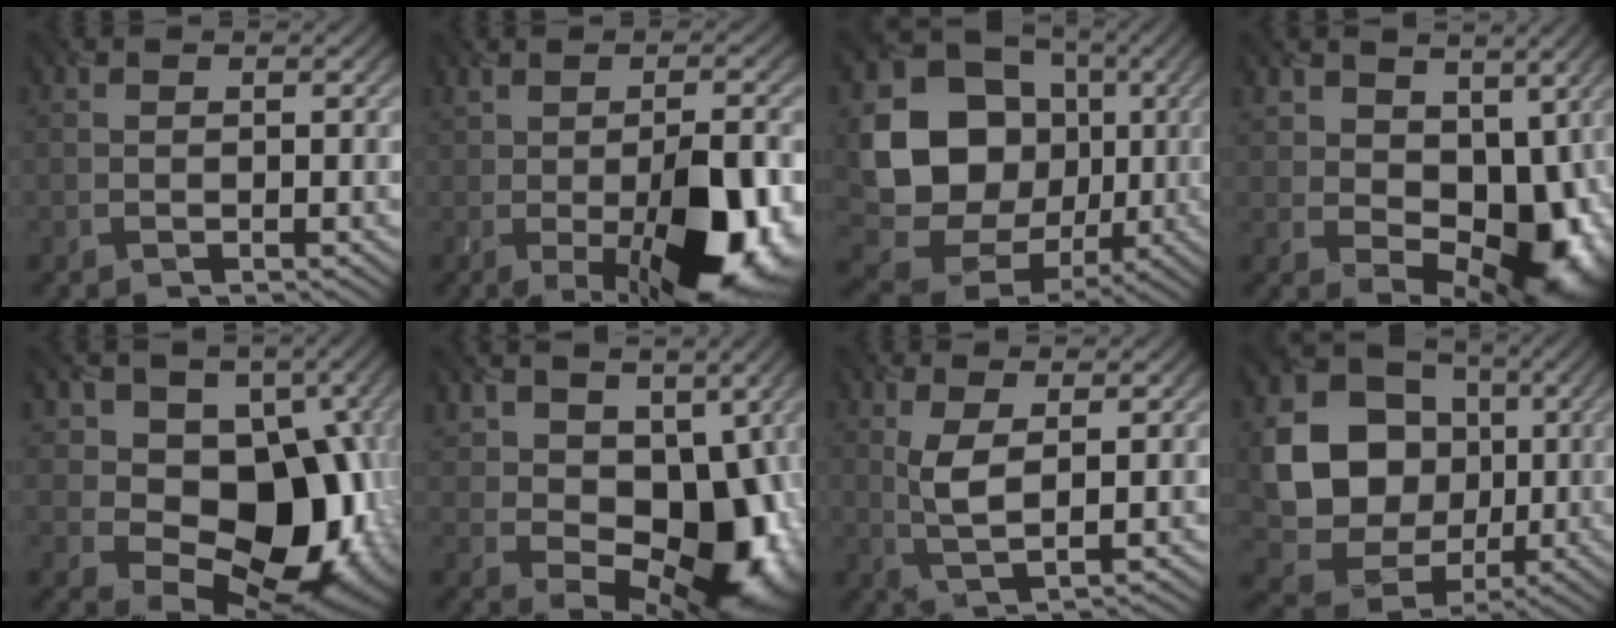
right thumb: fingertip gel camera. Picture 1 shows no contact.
{"total": 13.1, "force": [-3.3, 4.8, 11.7], "torque": [-0.167, -0.014, -0.038]}
{"total": 16.6, "force": [0.8, 14.6, 7.9], "torque": [-0.167, -0.031, 0.019]}
{"total": 12.0, "force": [1.8, 8.6, 8.1], "torque": [-0.121, -0.030, 0.056]}
{"total": 16.0, "force": [0.6, 12.1, 10.4], "torque": [-0.128, -0.020, 0.011]}
{"total": 14.6, "force": [2.5, 10.0, 10.4], "torque": [-0.155, -0.012, 0.070]}
{"total": 3.8, "force": [1.2, 1.2, 3.4], "torque": [-0.085, -0.004, 0.029]}
{"total": 14.8, "force": [0.9, 12.9, 7.1], "torque": [-0.169, -0.017, 0.021]}